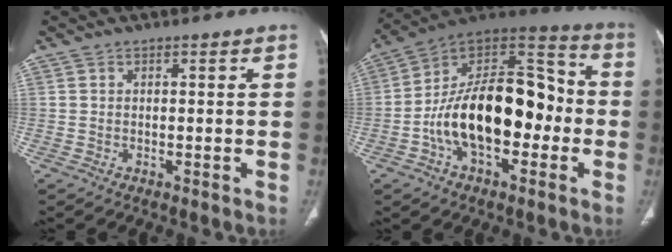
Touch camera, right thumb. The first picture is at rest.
{"total": 23.5, "force": [-3.9, 13.0, 19.2], "torque": [-0.294, 0.055, -0.066]}